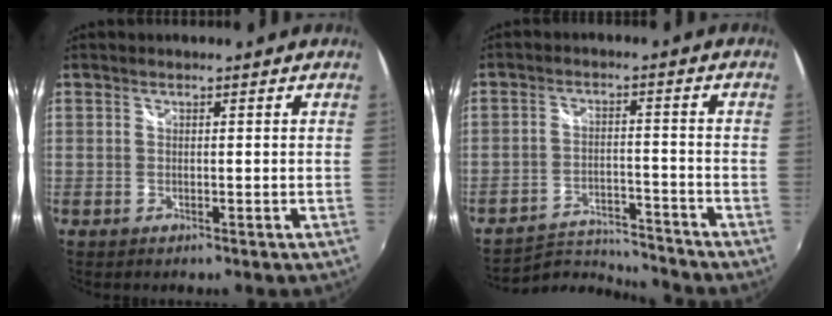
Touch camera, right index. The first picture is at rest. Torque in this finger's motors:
{"motor_torque": [-0.15, -0.12, 0.05, 0.00]}